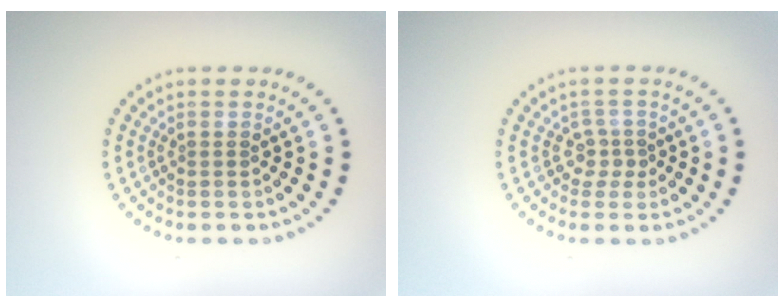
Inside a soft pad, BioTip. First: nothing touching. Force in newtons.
{"total": 1.7, "press": 1.1, "slide": 1.3}